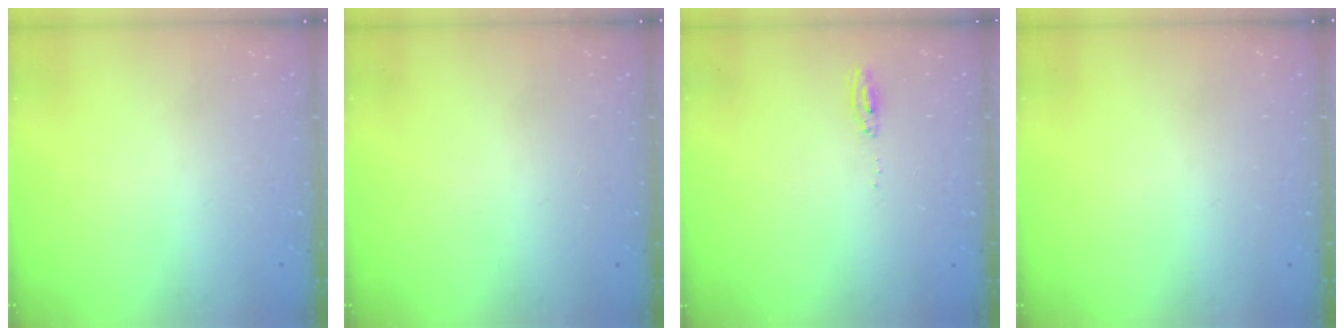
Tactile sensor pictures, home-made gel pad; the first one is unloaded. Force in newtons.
{"total": 0.0}
{"total": 4.6, "press": 4.4, "slide": 1.3}
{"total": 0.0}